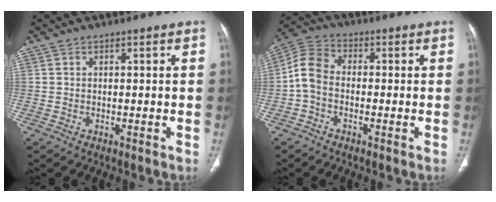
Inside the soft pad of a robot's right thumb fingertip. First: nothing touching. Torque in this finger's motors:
{"motor_torque": [-0.34, 0.51, -0.11, 0.24, 0.00]}